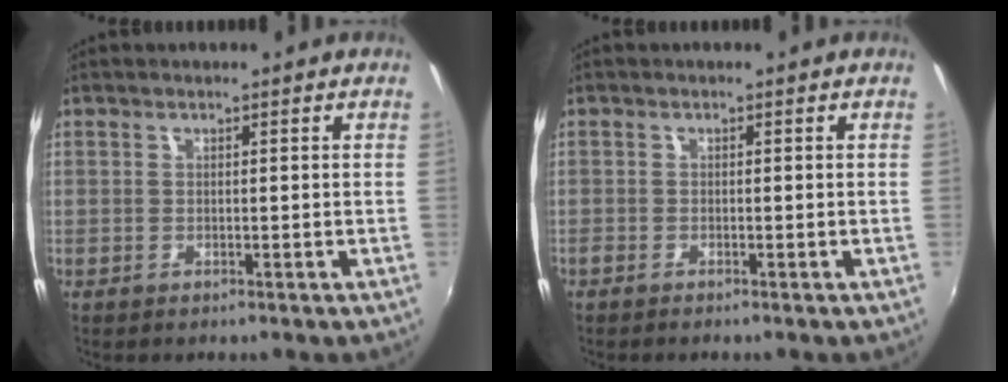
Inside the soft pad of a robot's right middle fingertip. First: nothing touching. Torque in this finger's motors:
{"motor_torque": [-0.31, 0.21, 0.06, -0.01]}